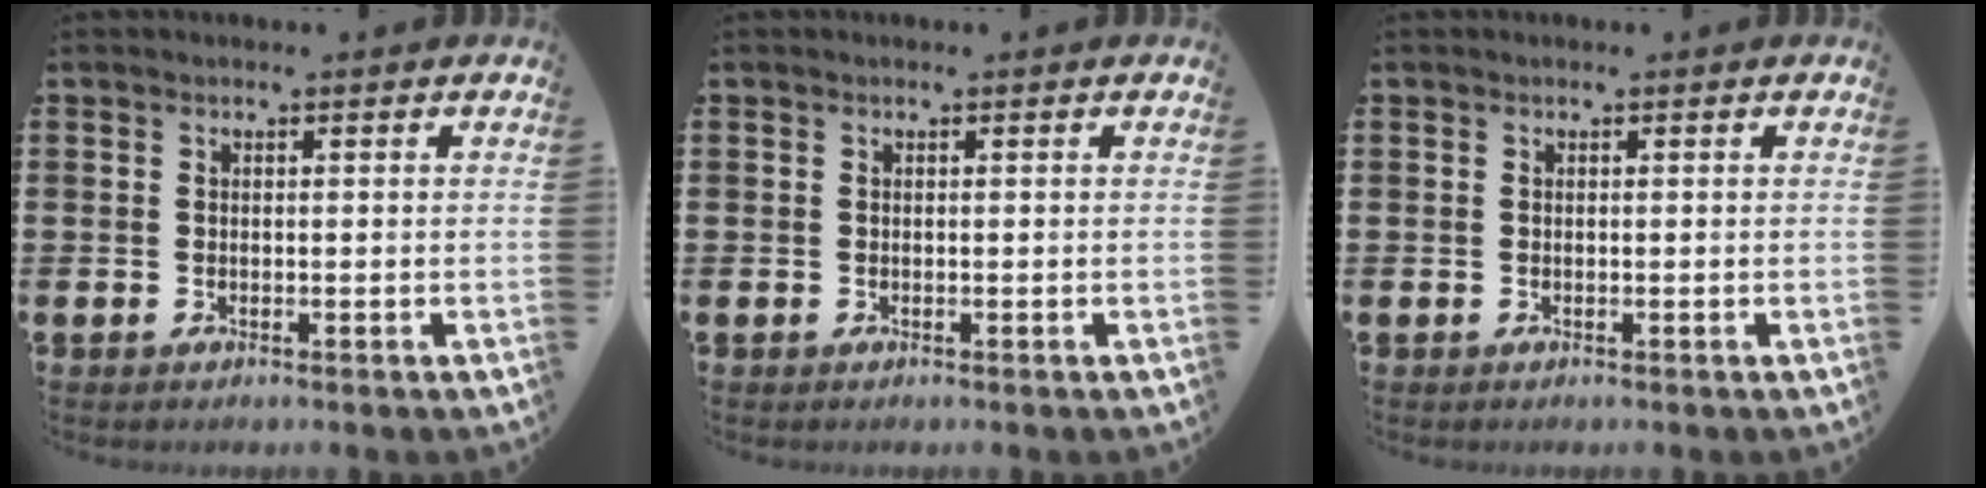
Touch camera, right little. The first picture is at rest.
{"total": 0.0}
{"total": 0.0}